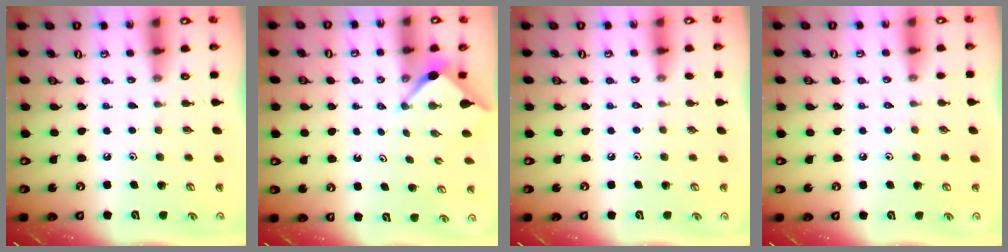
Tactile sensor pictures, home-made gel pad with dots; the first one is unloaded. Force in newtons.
{"total": 2.6, "press": 2.6, "slide": 0.3}
{"total": 1.2, "press": 1.1, "slide": 0.3}
{"total": 2.1, "press": 2.1, "slide": 0.4}